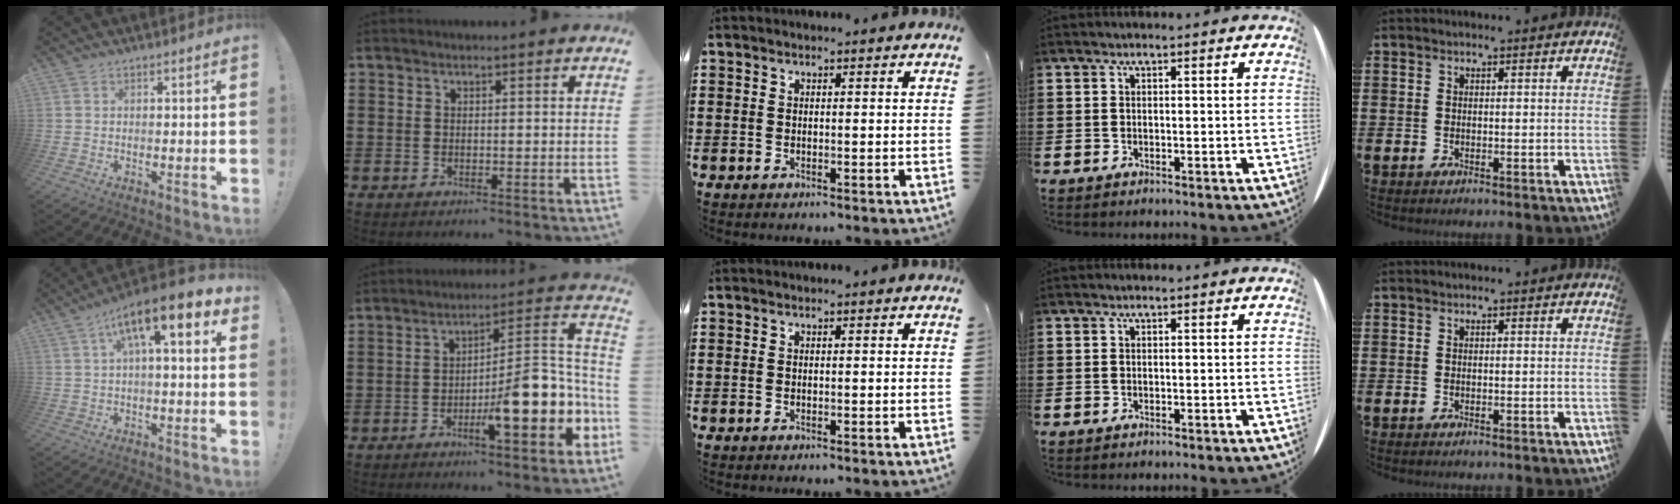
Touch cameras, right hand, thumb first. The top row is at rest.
{"thumb": {"total": 12.0, "force": [4.9, 2.8, 10.6], "torque": [-0.170, -0.020, 0.076]}, "index": {"total": 11.8, "force": [-4.9, 2.8, 10.4], "torque": [-0.150, -0.015, -0.091]}}